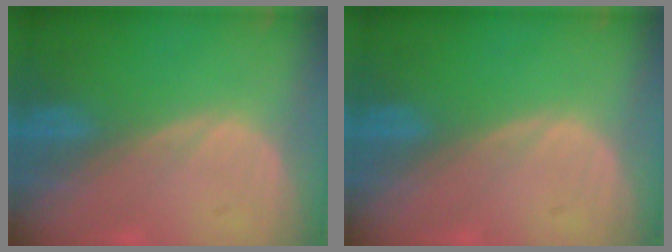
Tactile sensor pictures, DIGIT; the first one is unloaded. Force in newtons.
{"total": 0.0}